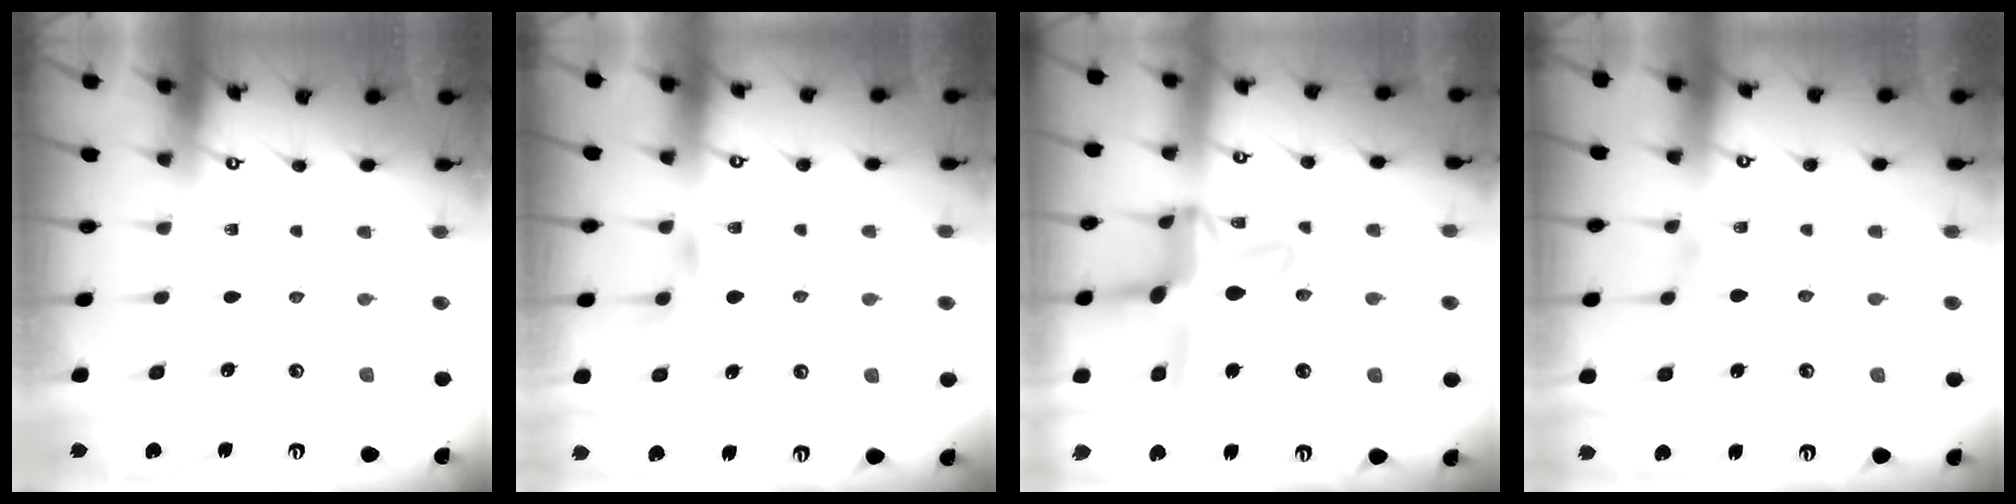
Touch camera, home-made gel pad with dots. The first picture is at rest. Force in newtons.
{"total": 4.3, "press": 4.3, "slide": 0.4}
{"total": 17.2, "press": 17.2, "slide": 1.5}
{"total": 0.0}